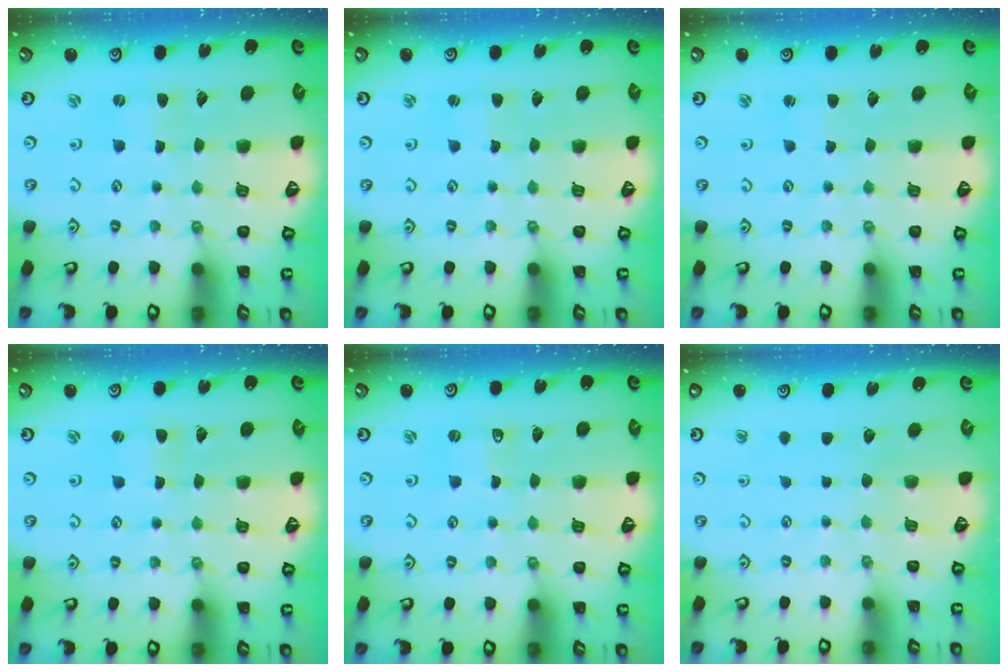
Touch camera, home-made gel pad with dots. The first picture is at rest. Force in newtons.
{"total": 1.4, "press": 1.4, "slide": 0.3}
{"total": 1.6, "press": 1.6, "slide": 0.2}
{"total": 0.6, "press": 0.5, "slide": 0.2}
{"total": 0.7, "press": 0.7, "slide": 0.0}
{"total": 0.0}